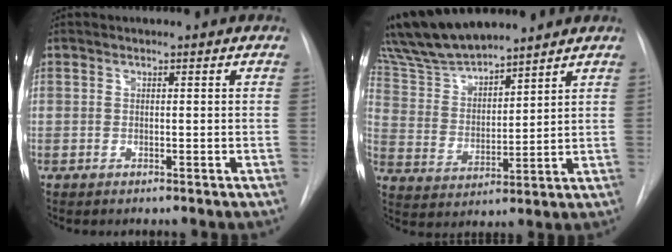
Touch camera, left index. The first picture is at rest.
{"total": 12.6, "force": [11.6, 1.4, 4.6], "torque": [-0.100, 0.014, 0.229]}